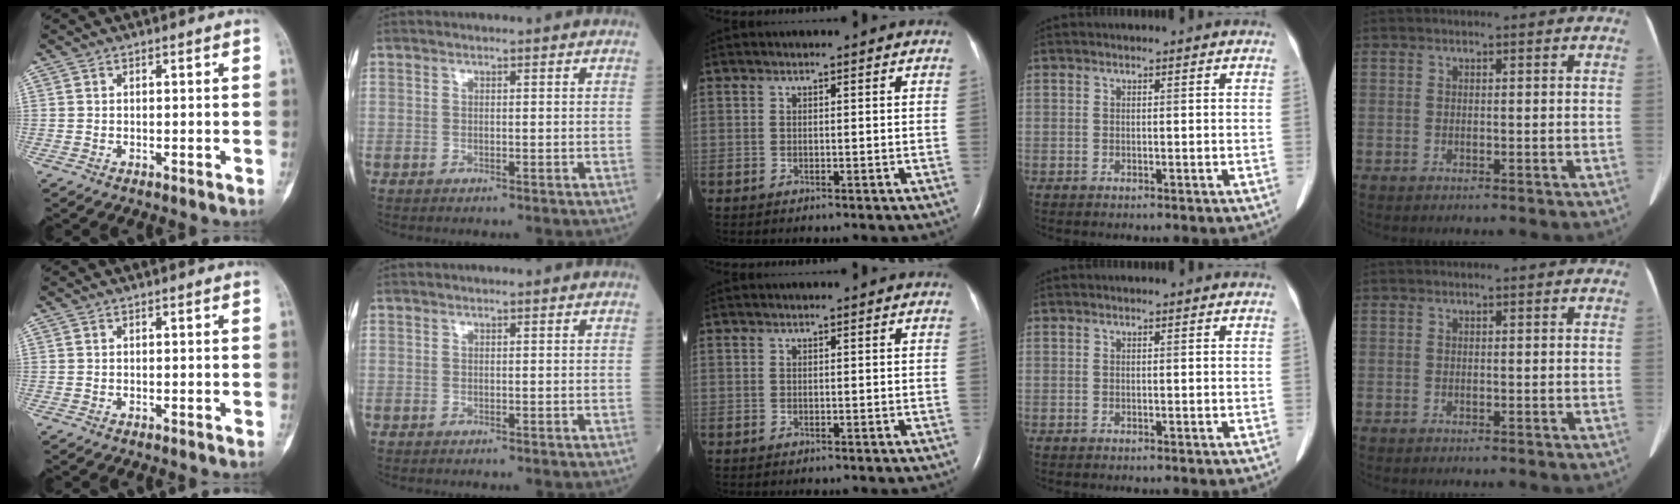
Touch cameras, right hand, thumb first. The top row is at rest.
{}